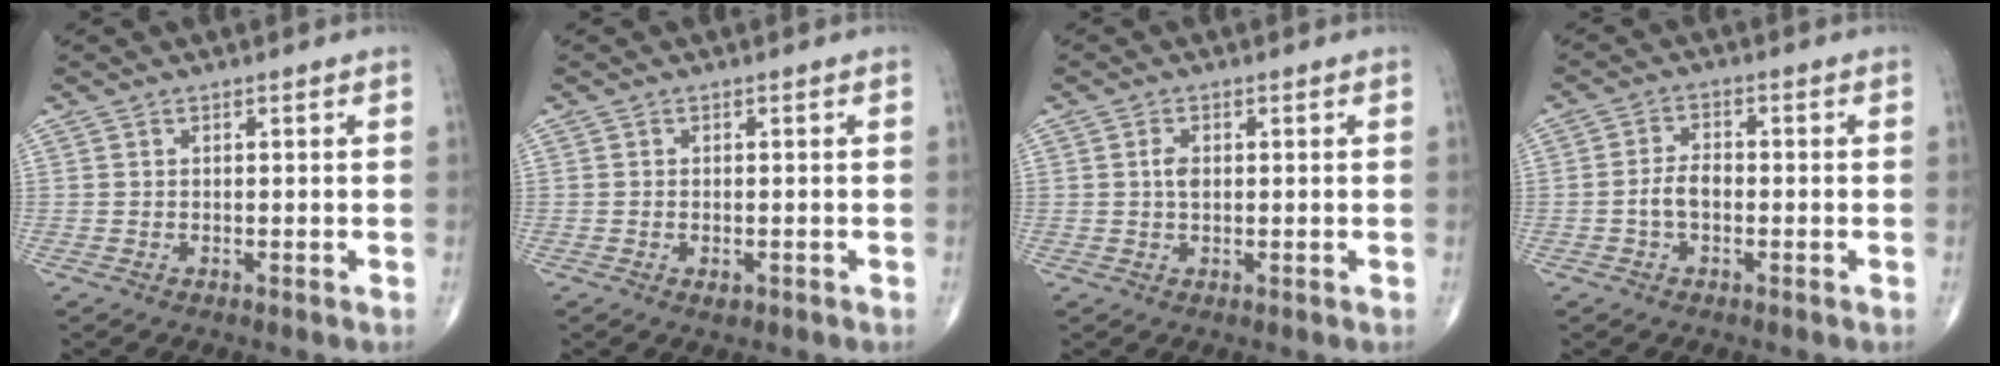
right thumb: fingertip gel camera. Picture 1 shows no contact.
{"total": 1.3, "force": [-0.6, 0.7, 1.0], "torque": [-0.015, 0.000, -0.006]}
{"total": 2.2, "force": [0.2, 1.3, 1.7], "torque": [-0.031, 0.001, 0.002]}
{"total": 3.9, "force": [-1.0, 2.4, 3.0], "torque": [-0.055, 0.016, -0.022]}